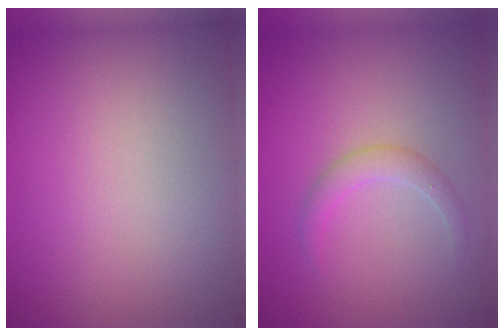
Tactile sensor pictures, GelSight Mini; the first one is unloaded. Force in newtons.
{"total": 1.7, "press": 1.7, "slide": 0.1}